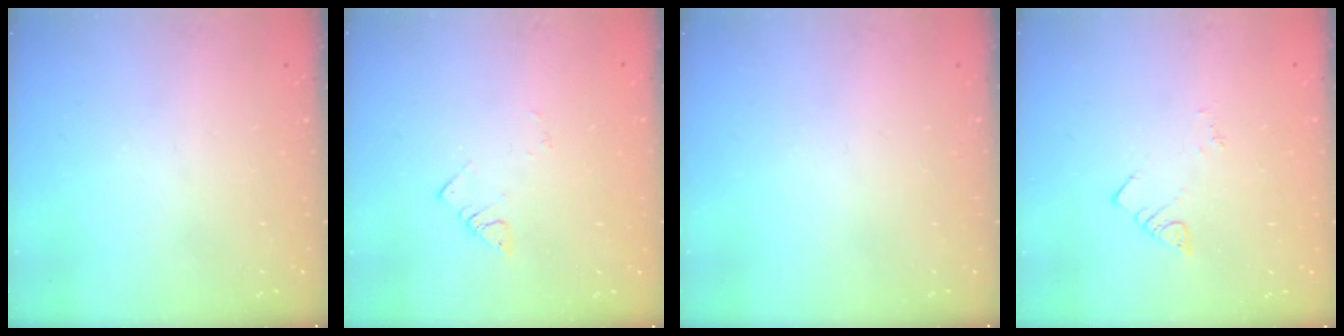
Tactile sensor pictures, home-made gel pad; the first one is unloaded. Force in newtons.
{"total": 2.6, "press": 2.6, "slide": 0.3}
{"total": 0.0}
{"total": 2.1, "press": 2.0, "slide": 0.4}